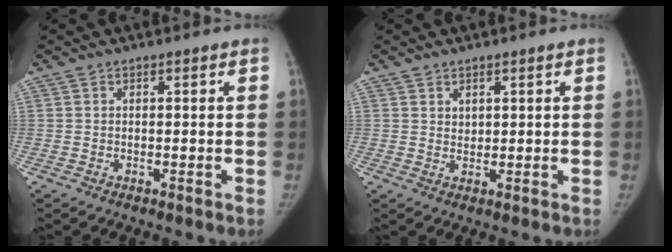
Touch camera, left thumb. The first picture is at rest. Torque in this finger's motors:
{"motor_torque": [-0.01, -0.08, -0.01, 0.67, 0.00]}